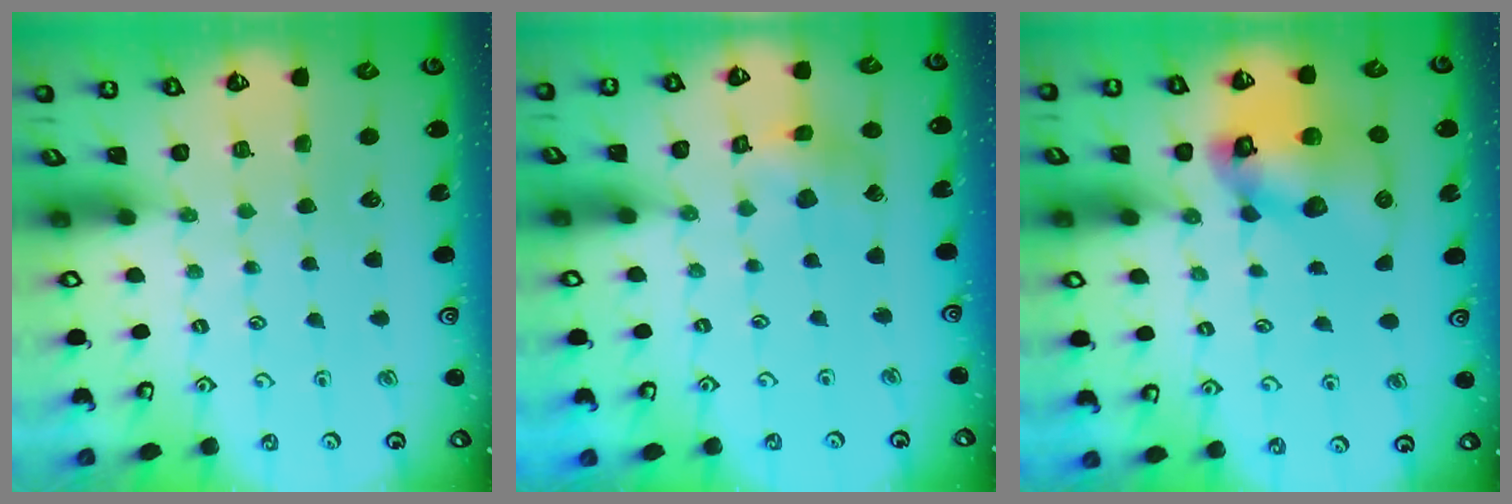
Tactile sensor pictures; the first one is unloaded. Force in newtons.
{"total": 5.9, "press": 5.9, "slide": 0.5}
{"total": 16.0, "press": 15.9, "slide": 2.1}